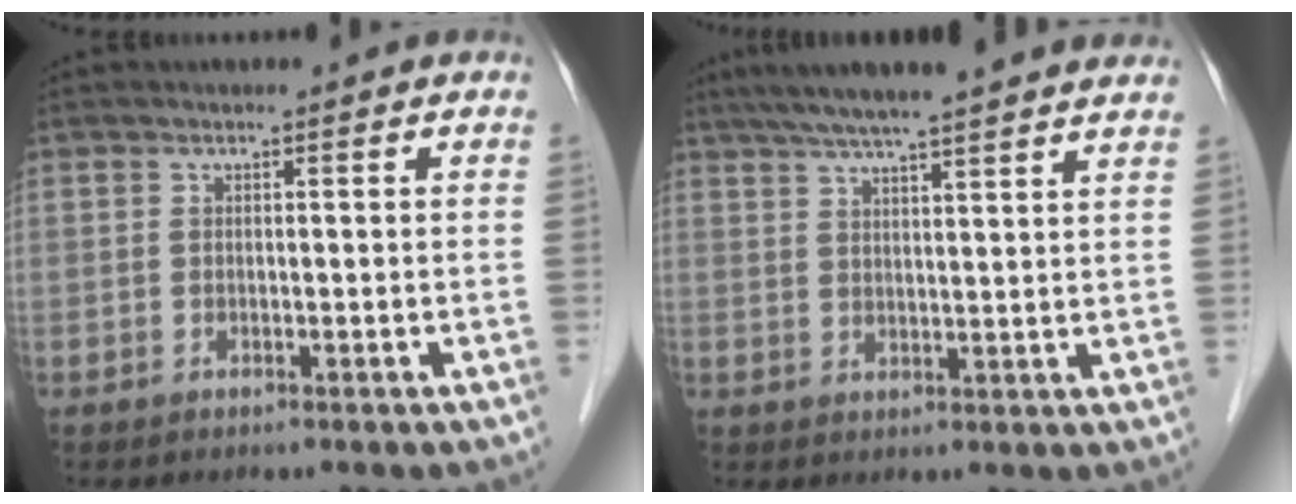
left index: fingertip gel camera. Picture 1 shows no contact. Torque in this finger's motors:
{"motor_torque": [1.05, -1.09, 0.23, 0.14]}